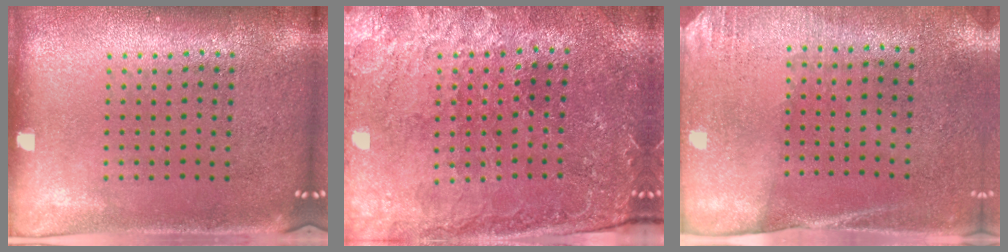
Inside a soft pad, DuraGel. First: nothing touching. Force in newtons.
{"total": 1.2, "press": 1.2, "slide": 0.4}
{"total": 2.7, "press": 2.3, "slide": 1.3}